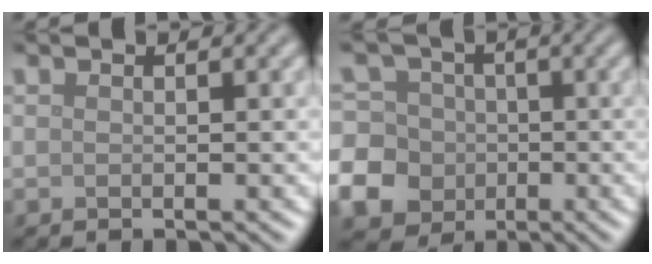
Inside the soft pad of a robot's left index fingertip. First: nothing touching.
{"total": 12.9, "force": [-4.1, 11.8, 3.4], "torque": [-0.106, -0.015, -0.093]}